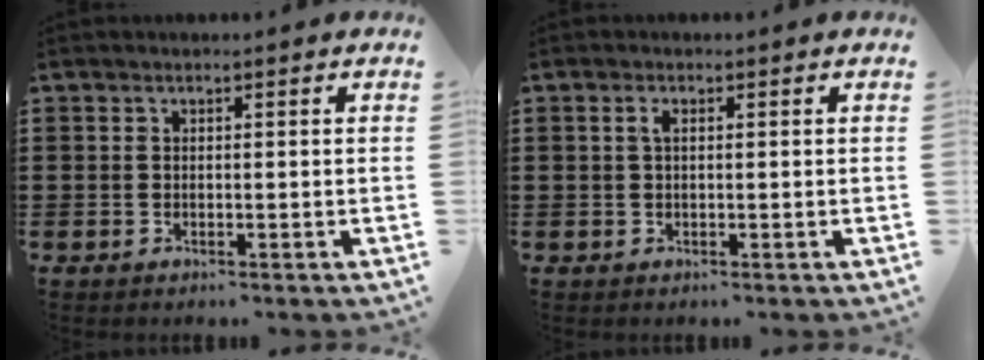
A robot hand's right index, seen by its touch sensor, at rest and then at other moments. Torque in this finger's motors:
{"motor_torque": [0.32, -0.26, 0.02, 0.05]}